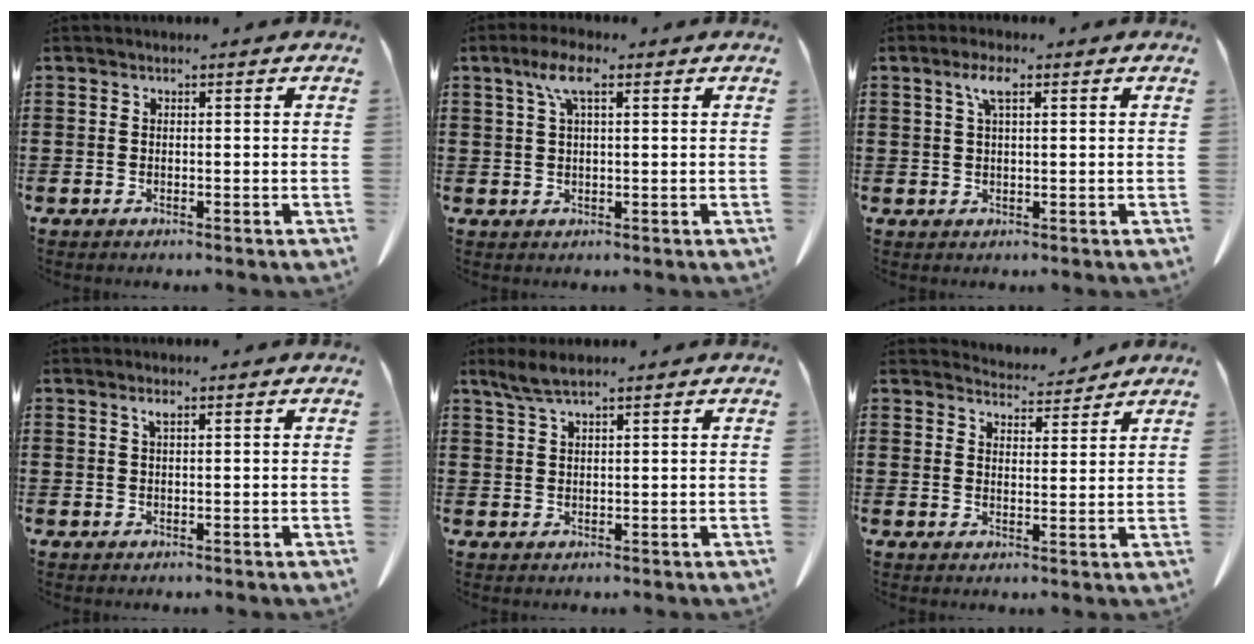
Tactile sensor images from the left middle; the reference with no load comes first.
{"total": 5.4, "force": [2.4, 1.5, 4.5], "torque": [-0.095, 0.010, 0.041]}
{"total": 3.7, "force": [1.7, 1.0, 3.1], "torque": [-0.068, 0.009, 0.026]}
{"total": 1.2, "force": [0.6, 0.2, 1.0], "torque": [-0.022, 0.003, 0.010]}
{"total": 3.0, "force": [2.2, 0.5, 2.1], "torque": [-0.052, -0.002, 0.038]}
{"total": 4.9, "force": [4.8, 0.7, 0.7], "torque": [-0.018, -0.022, 0.087]}